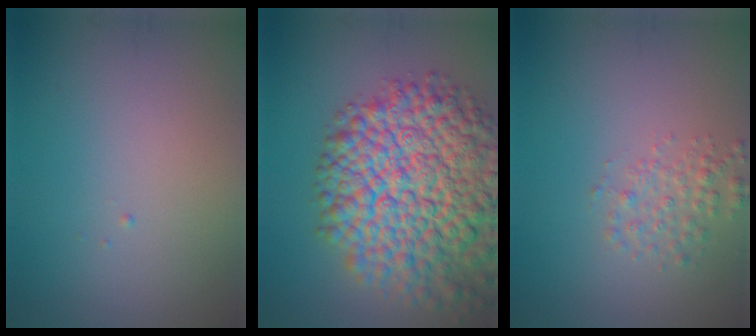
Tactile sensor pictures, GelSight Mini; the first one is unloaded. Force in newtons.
{"total": 13.6, "press": 13.5, "slide": 0.6}
{"total": 2.0, "press": 2.0, "slide": 0.1}